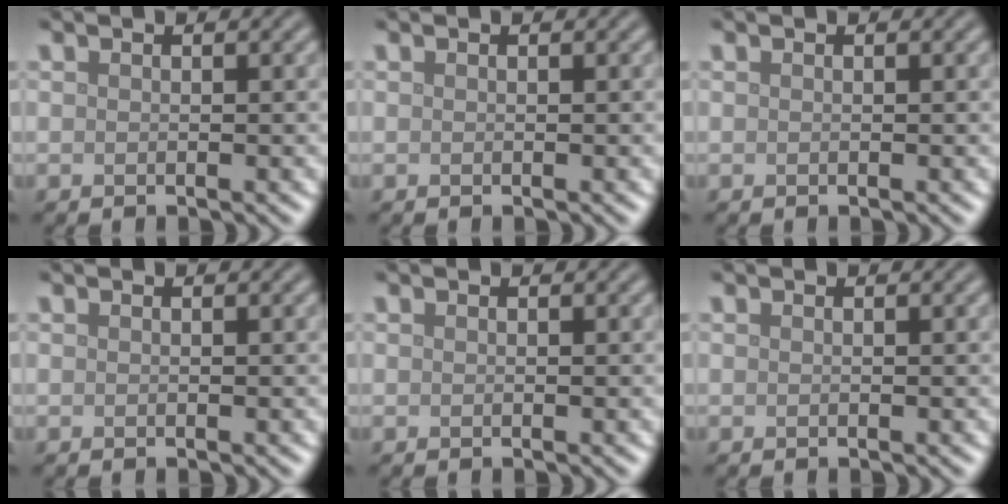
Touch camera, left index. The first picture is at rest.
{"total": 0.0}
{"total": 0.0}
{"total": 0.0}
{"total": 0.0}
{"total": 0.0}